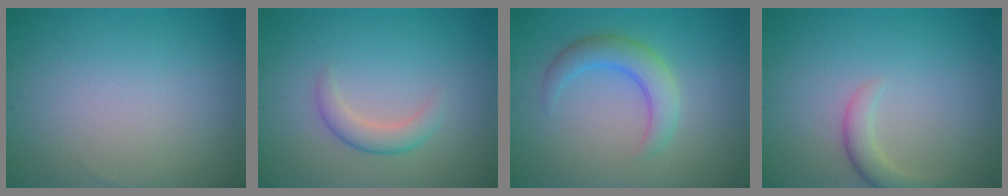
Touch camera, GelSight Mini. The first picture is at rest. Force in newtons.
{"total": 2.3, "press": 2.3, "slide": 0.1}
{"total": 3.6, "press": 3.6, "slide": 0.1}
{"total": 2.3, "press": 2.3, "slide": 0.2}